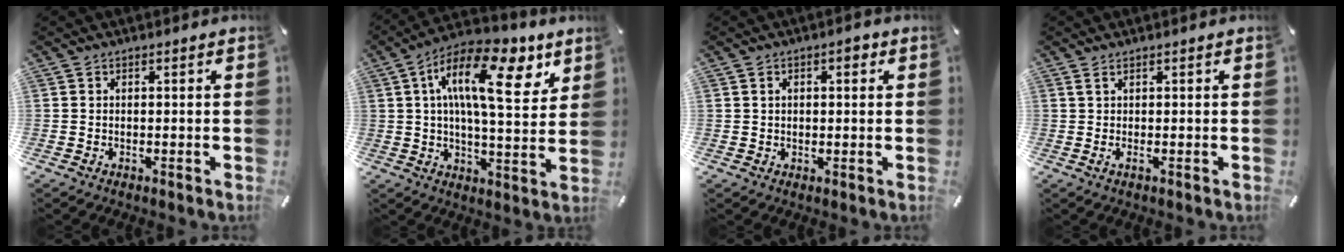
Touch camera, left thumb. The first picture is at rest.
{"total": 18.7, "force": [7.8, 7.7, 15.1], "torque": [-0.251, -0.026, 0.123]}
{"total": 2.5, "force": [0.6, 1.6, 1.8], "torque": [-0.029, 0.004, 0.007]}
{"total": 1.9, "force": [0.1, 0.1, 1.9], "torque": [-0.034, -0.007, 0.003]}